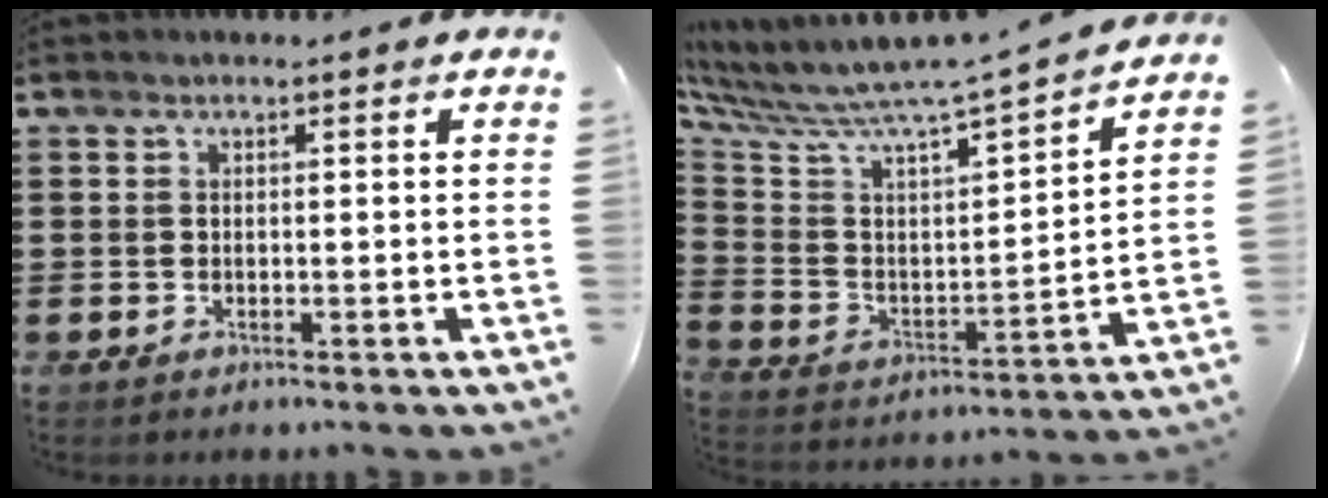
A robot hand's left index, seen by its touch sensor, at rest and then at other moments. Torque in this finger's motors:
{"motor_torque": [2.14, 0.00, 0.89, 0.21]}